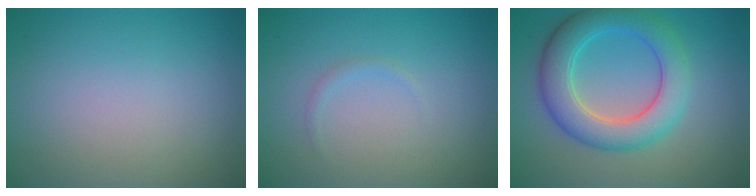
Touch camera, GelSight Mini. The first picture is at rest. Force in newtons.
{"total": 0.6, "press": 0.6, "slide": 0.0}
{"total": 6.4, "press": 6.4, "slide": 0.2}